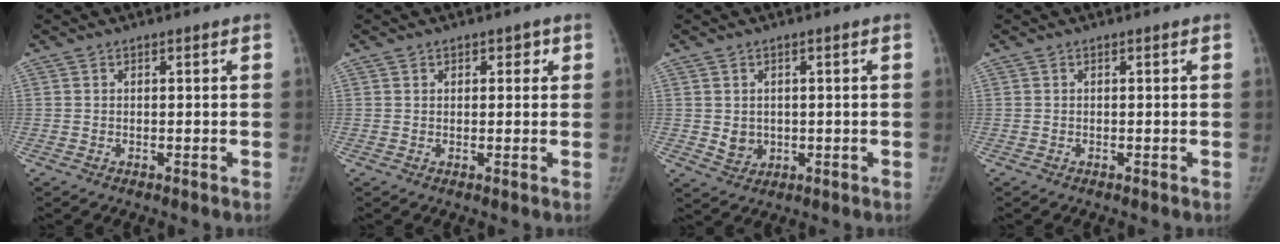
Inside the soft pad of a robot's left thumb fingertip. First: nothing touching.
{"total": 2.0, "force": [1.0, 1.6, 0.8], "torque": [0.011, -0.002, 0.009]}
{"total": 3.6, "force": [0.1, 3.2, 1.7], "torque": [-0.016, -0.003, 0.013]}
{"total": 0.0}